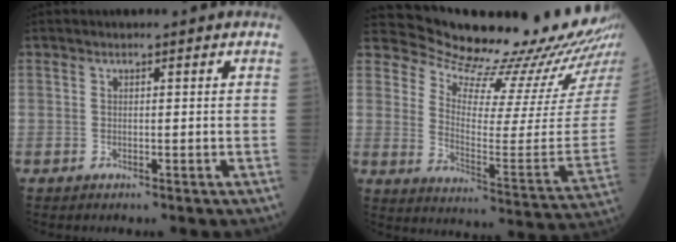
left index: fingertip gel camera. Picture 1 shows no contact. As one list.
[{"total": 19.7, "force": [19.0, 0.6, 5.1], "torque": [-0.096, -0.123, 0.246]}]